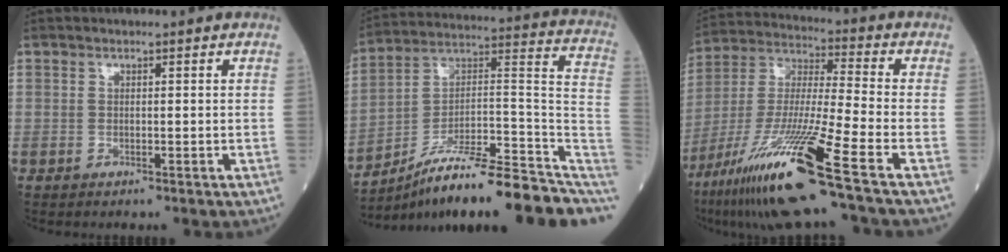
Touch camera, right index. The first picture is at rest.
{"total": 22.5, "force": [-16.5, 4.2, 14.7], "torque": [-0.148, 0.043, -0.253]}
{"total": 20.2, "force": [-11.5, -0.5, 16.5], "torque": [-0.343, -0.047, -0.214]}